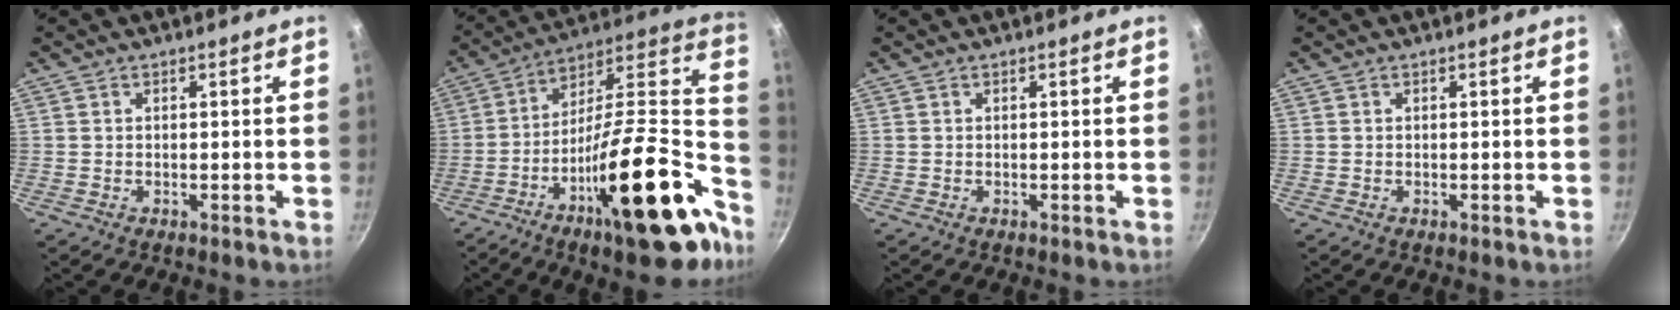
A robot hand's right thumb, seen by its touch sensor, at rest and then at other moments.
{"total": 30.6, "force": [-13.0, 9.9, 25.9], "torque": [-0.341, 0.076, -0.214]}
{"total": 0.0}
{"total": 0.0}